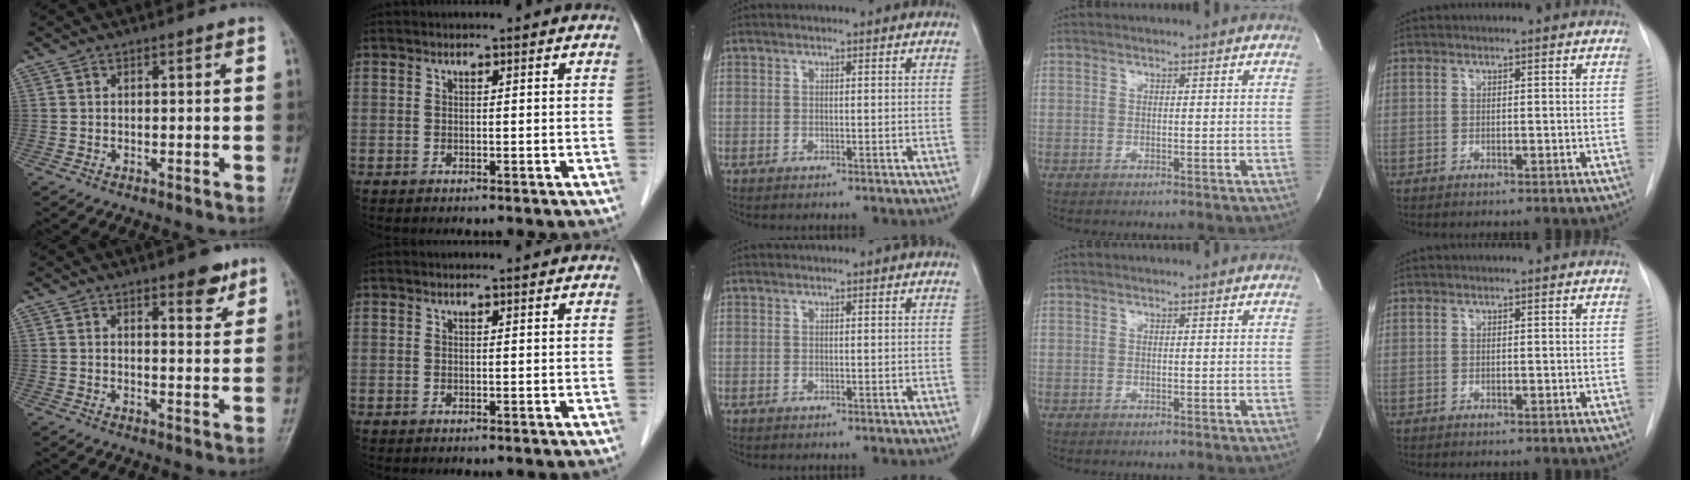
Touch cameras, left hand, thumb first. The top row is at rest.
{"thumb": {"total": 5.4, "force": [3.6, 1.9, 3.5], "torque": [-0.030, -0.023, 0.046]}, "index": {"total": 1.4, "force": [1.3, -0.1, 0.3], "torque": [-0.011, 0.002, 0.017]}}